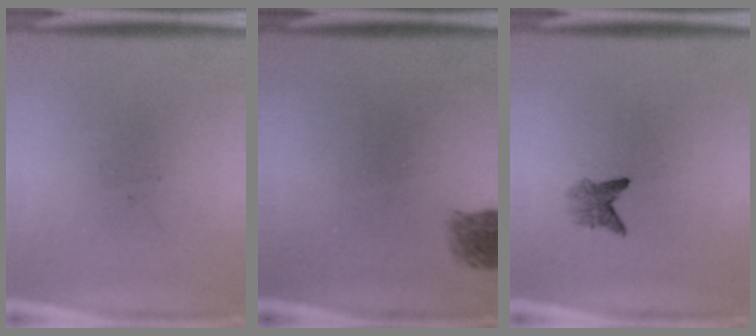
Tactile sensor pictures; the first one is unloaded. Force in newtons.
{"total": 1.9}
{"total": 2.0}